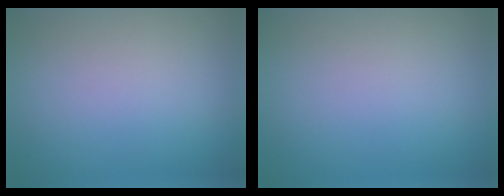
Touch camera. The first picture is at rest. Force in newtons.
{"total": 0.0}